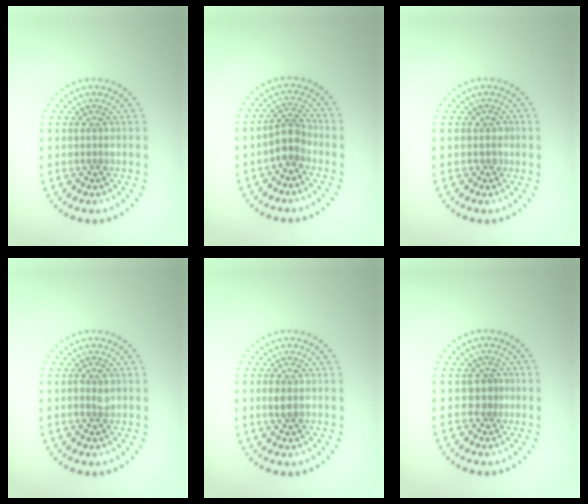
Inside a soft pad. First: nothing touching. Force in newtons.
{"total": 2.3, "press": 1.9, "slide": 1.3}
{"total": 0.8, "press": 0.6, "slide": 0.5}
{"total": 1.2, "press": 1.2, "slide": 0.1}
{"total": 1.5, "press": 1.5, "slide": 0.1}
{"total": 1.2, "press": 0.8, "slide": 0.9}